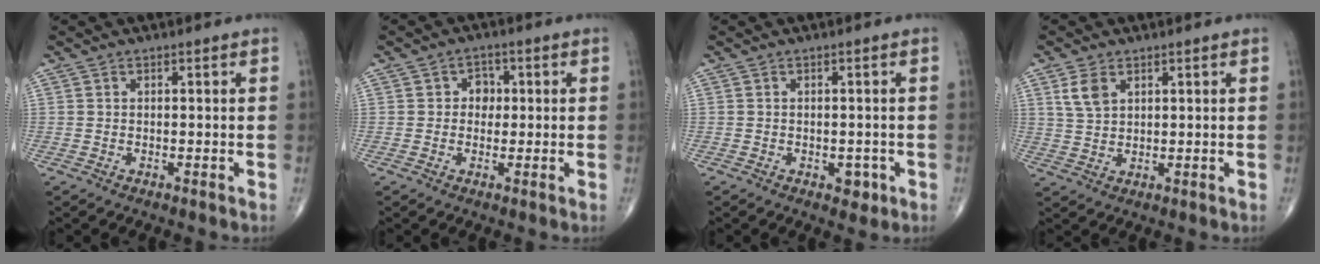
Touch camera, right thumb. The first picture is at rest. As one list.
[{"total": 3.2, "force": [0.3, 2.8, 1.6], "torque": [0.001, 0.007, -0.003]}, {"total": 2.4, "force": [-0.9, 1.6, 1.5], "torque": [-0.006, 0.002, -0.008]}, {"total": 4.5, "force": [2.1, 2.7, 2.8], "torque": [-0.052, -0.004, 0.048]}]